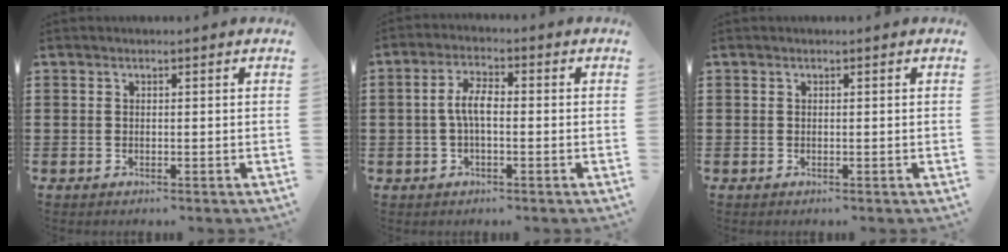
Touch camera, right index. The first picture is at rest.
{"total": 4.5, "force": [-0.5, 1.8, 4.1], "torque": [-0.089, 0.004, -0.014]}
{"total": 0.0}